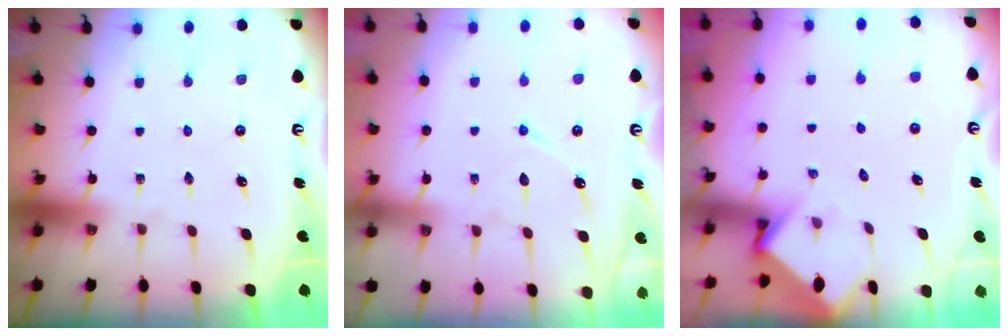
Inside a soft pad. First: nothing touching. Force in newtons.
{"total": 7.0, "press": 7.0, "slide": 0.7}
{"total": 3.5, "press": 3.5, "slide": 0.3}